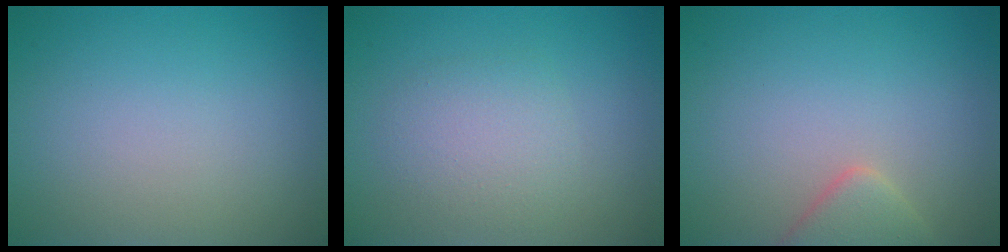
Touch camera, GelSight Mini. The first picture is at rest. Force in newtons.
{"total": 2.8, "press": 2.8, "slide": 0.2}
{"total": 2.5, "press": 2.5, "slide": 0.2}